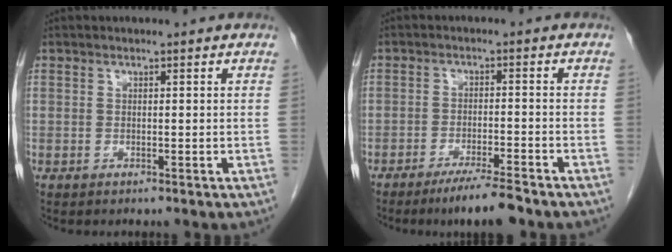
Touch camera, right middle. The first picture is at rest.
{"total": 6.1, "force": [-4.8, 0.0, 3.7], "torque": [-0.061, -0.015, -0.083]}